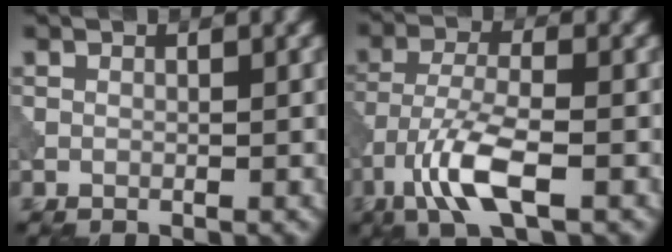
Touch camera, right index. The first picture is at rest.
{"total": 6.0, "force": [-3.1, 1.7, 4.9], "torque": [-0.104, 0.000, -0.067]}